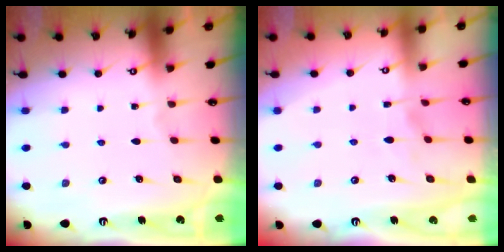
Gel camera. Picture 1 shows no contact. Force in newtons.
{"total": 3.9, "press": 3.8, "slide": 0.7}